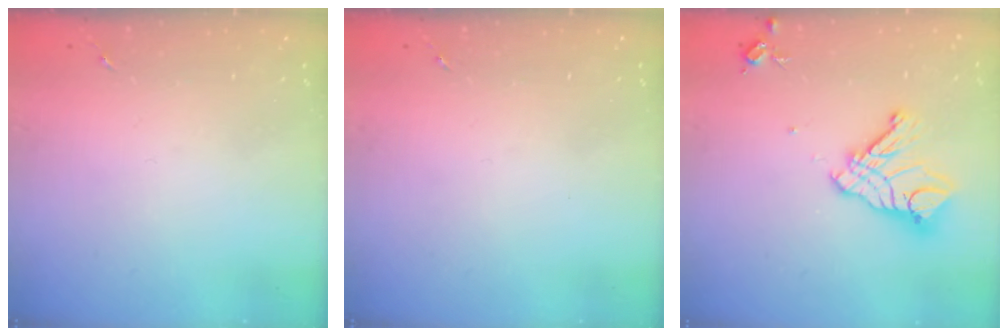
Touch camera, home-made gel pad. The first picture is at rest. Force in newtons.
{"total": 0.0}
{"total": 14.6, "press": 14.6, "slide": 1.5}